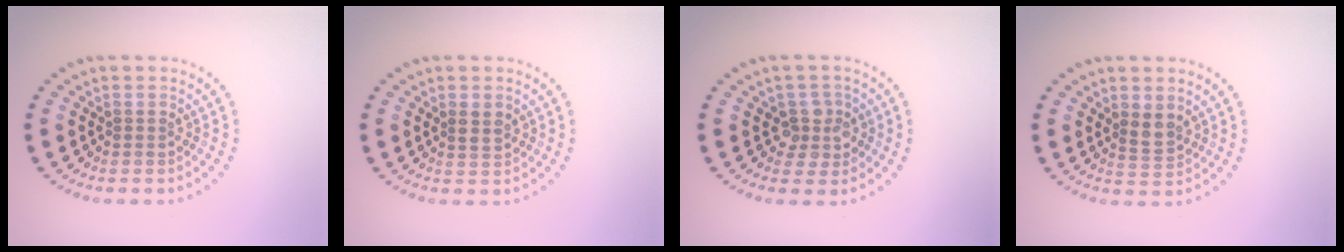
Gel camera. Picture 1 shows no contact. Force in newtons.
{"total": 1.4, "press": 1.3, "slide": 0.5}
{"total": 2.5, "press": 2.2, "slide": 1.2}
{"total": 2.0, "press": 1.8, "slide": 0.9}